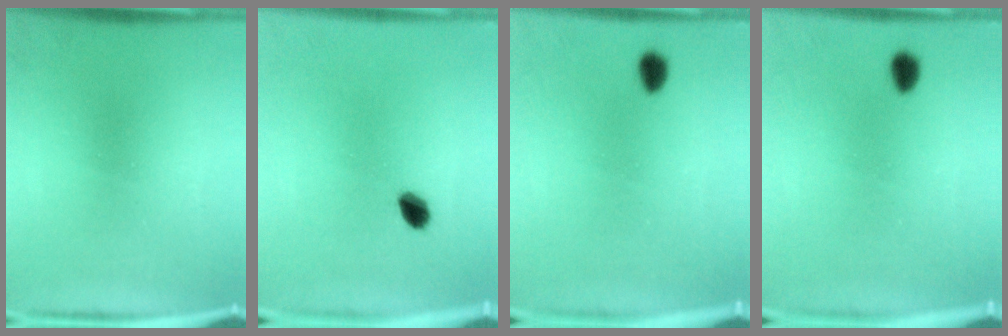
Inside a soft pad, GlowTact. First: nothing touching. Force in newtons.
{"total": 2.9}
{"total": 3.0}
{"total": 3.0}